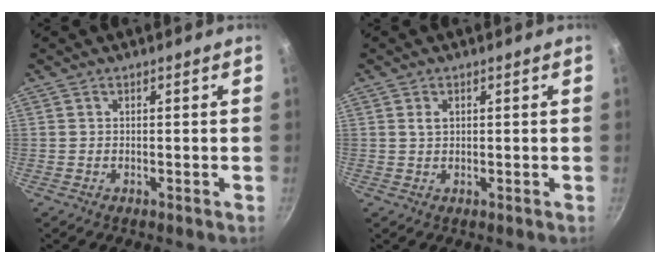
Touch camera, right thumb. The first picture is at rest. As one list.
[{"total": 1.6, "force": [0.5, 1.1, 1.1], "torque": [-0.016, 0.001, 0.010]}]